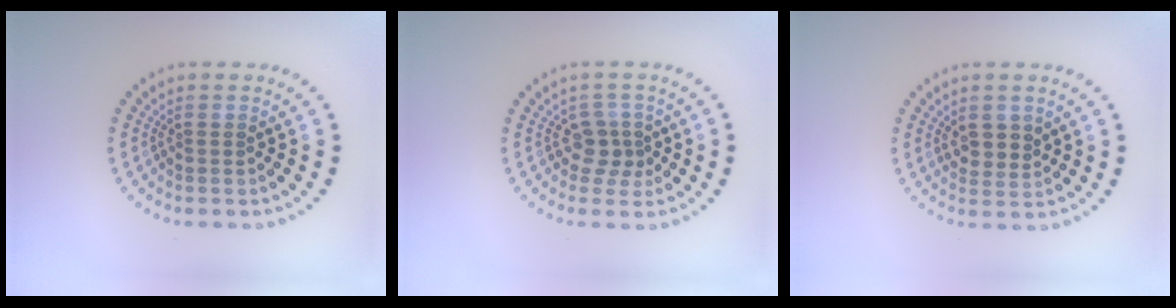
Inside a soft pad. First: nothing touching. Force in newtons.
{"total": 2.0, "press": 1.7, "slide": 1.2}
{"total": 2.1, "press": 1.9, "slide": 0.9}